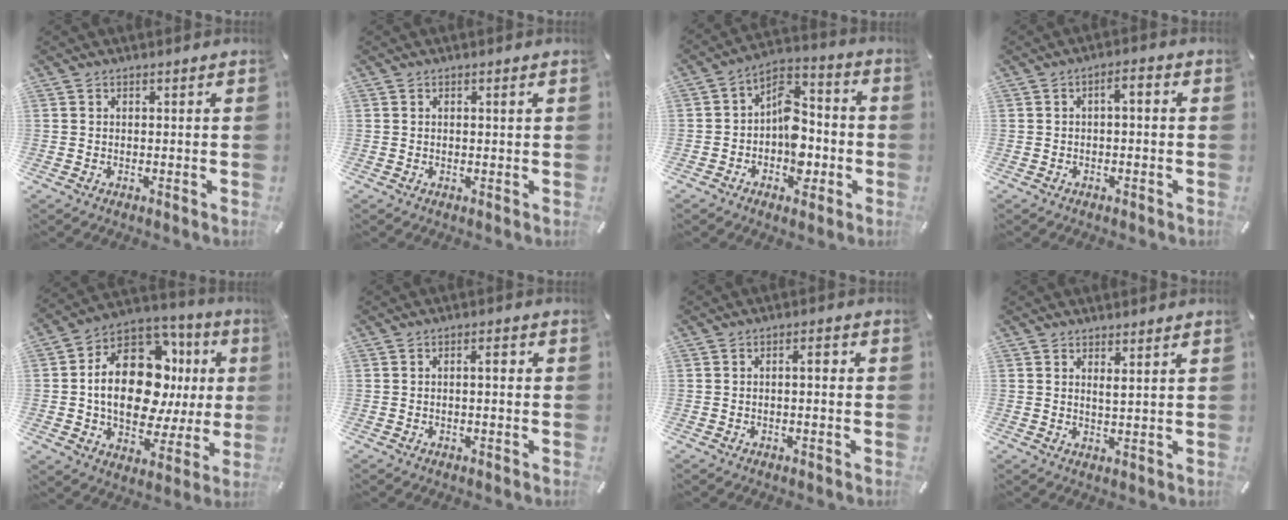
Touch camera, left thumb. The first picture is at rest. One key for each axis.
{"total": 1.2, "fx": 0.3, "fy": 0.2, "fz": 1.1, "tx": -0.013, "ty": -0.003, "tz": 0.003}
{"total": 10.8, "fx": -3.0, "fy": 8.0, "fz": 6.6, "tx": -0.084, "ty": 0.020, "tz": -0.052}
{"total": 2.9, "fx": -1.2, "fy": 1.0, "fz": 2.4, "tx": -0.043, "ty": 0.014, "tz": -0.025}
{"total": 21.7, "fx": 2.3, "fy": 13.9, "fz": 16.5, "tx": -0.279, "ty": -0.020, "tz": 0.039}
{"total": 2.6, "fx": 0.0, "fy": 0.7, "fz": 2.5, "tx": -0.048, "ty": 0.007, "tz": -0.003}
{"total": 2.9, "fx": -0.1, "fy": 0.8, "fz": 2.7, "tx": -0.052, "ty": 0.010, "tz": -0.005}
{"total": 2.1, "fx": 1.6, "fy": -0.2, "fz": 1.3, "tx": -0.028, "ty": -0.003, "tz": 0.028}